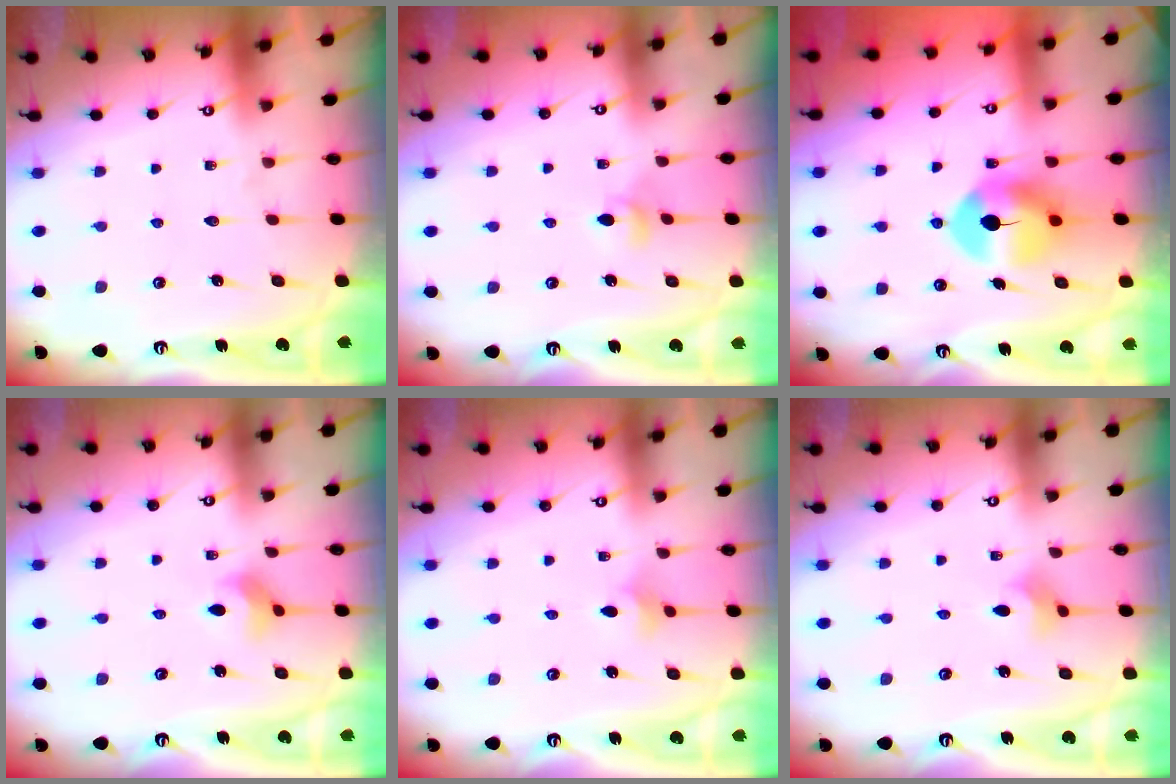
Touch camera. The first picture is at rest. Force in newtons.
{"total": 3.6, "press": 3.4, "slide": 1.0}
{"total": 9.4, "press": 9.3, "slide": 1.3}
{"total": 4.3, "press": 4.2, "slide": 0.8}
{"total": 3.4, "press": 3.3, "slide": 0.8}
{"total": 4.1, "press": 4.1, "slide": 0.3}